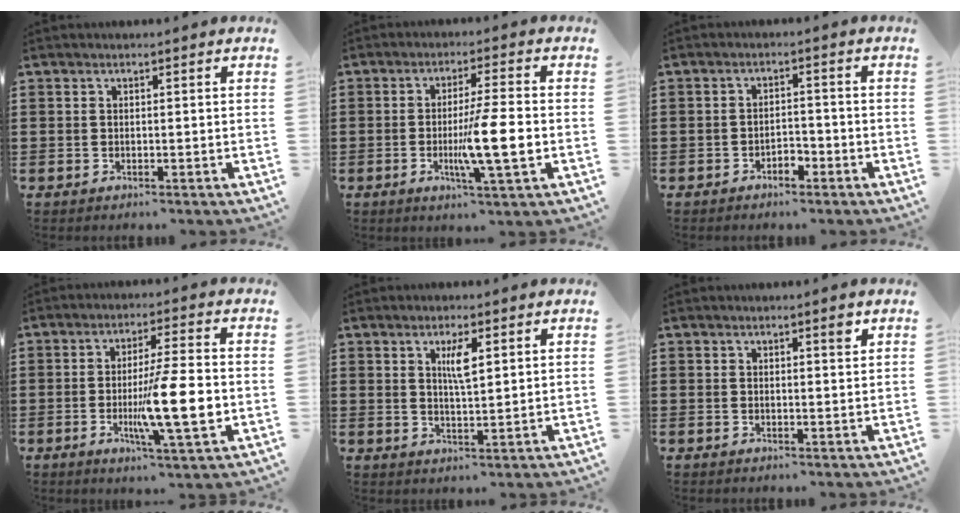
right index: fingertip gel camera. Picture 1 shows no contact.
{"total": 9.0, "force": [-1.6, 0.6, 8.8], "torque": [-0.160, -0.015, -0.030]}
{"total": 2.2, "force": [-1.8, 0.9, 1.0], "torque": [-0.024, 0.003, -0.038]}
{"total": 11.7, "force": [-2.0, 1.4, 11.5], "torque": [-0.201, -0.016, -0.038]}
{"total": 3.6, "force": [1.4, 0.9, 3.2], "torque": [-0.059, 0.002, 0.020]}
{"total": 1.8, "force": [1.3, 0.2, 1.3], "torque": [-0.018, 0.000, 0.020]}